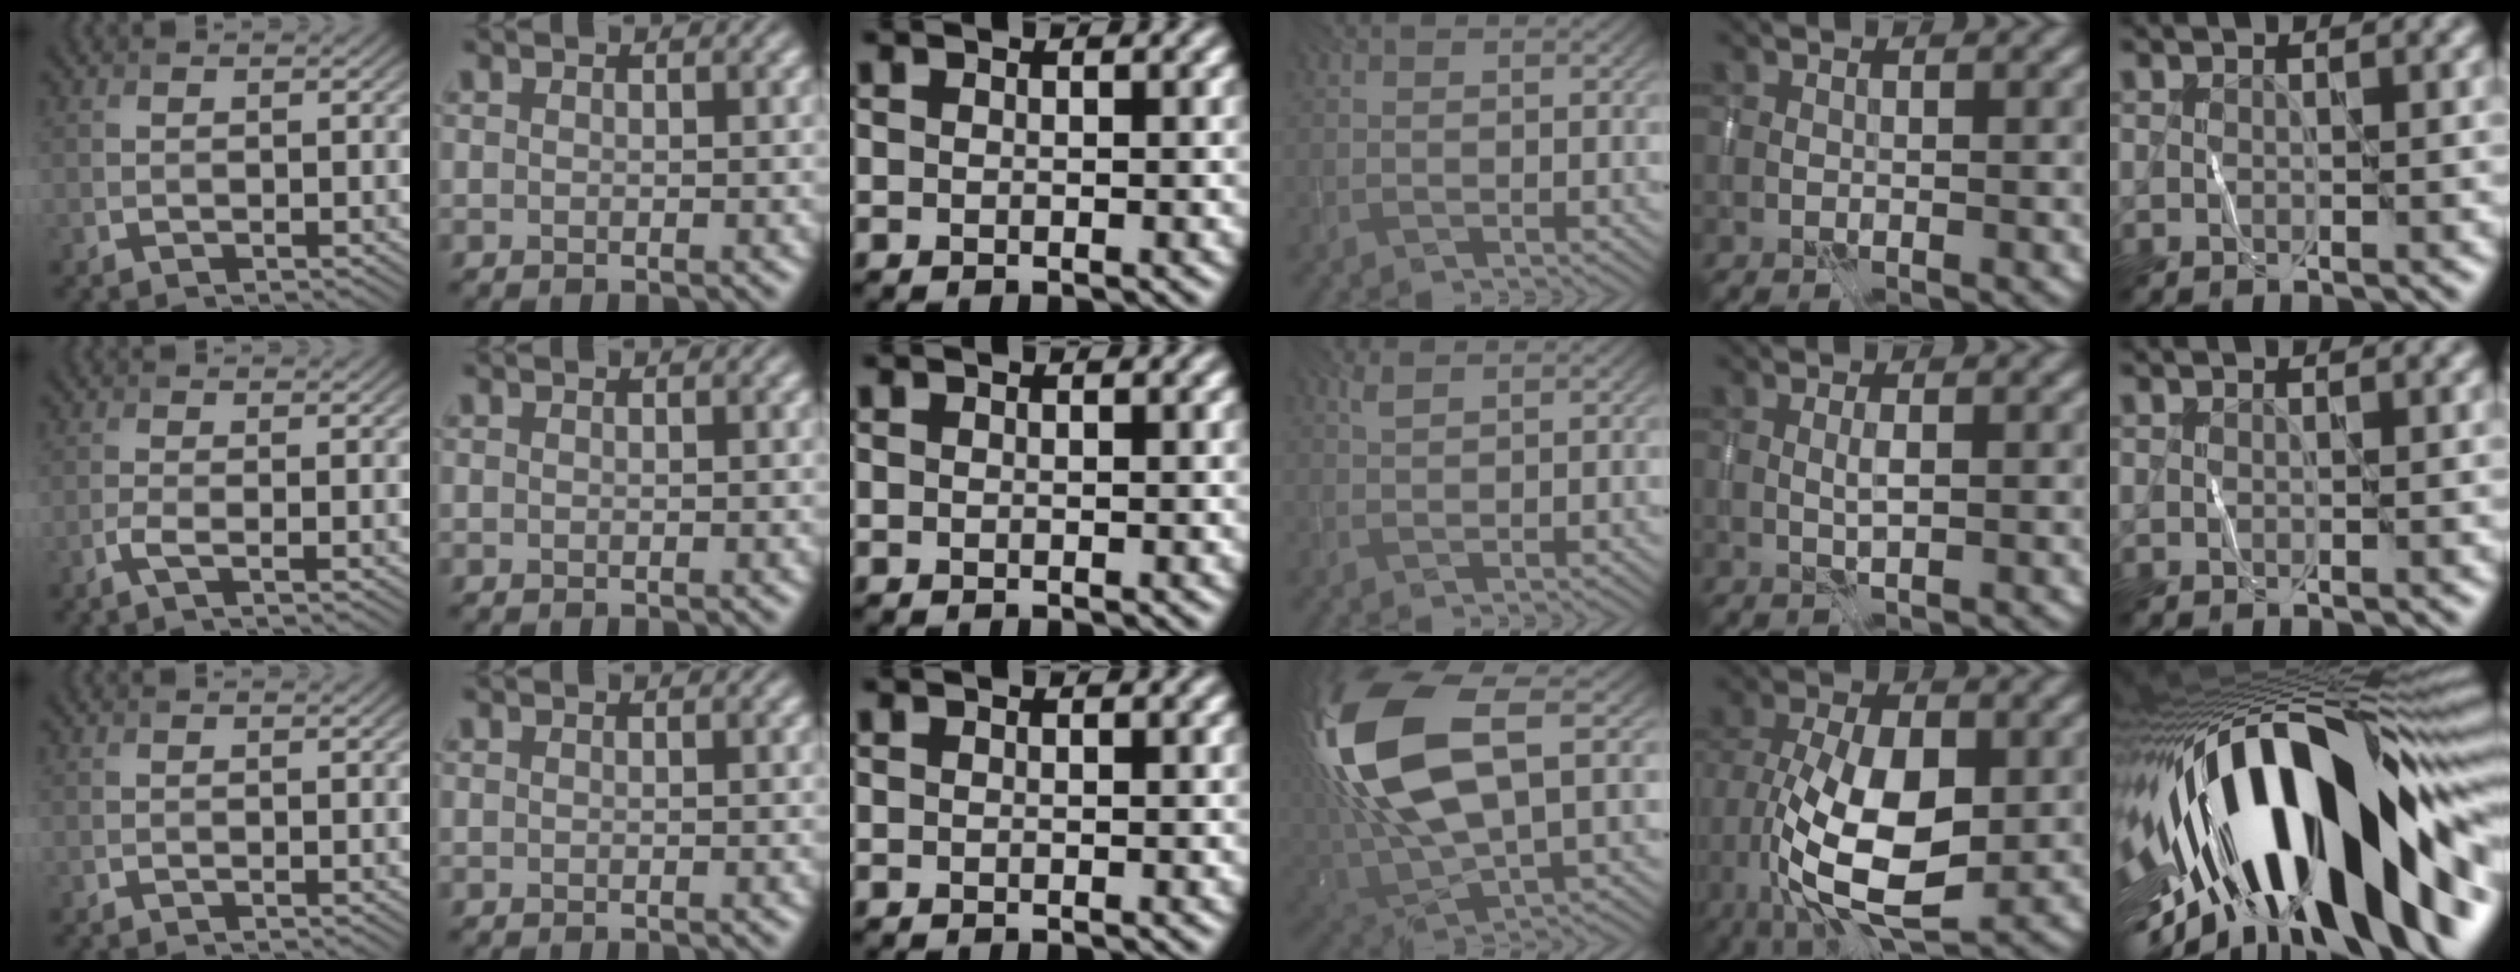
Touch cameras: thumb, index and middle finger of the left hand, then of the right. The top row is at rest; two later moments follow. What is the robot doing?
{"motion": "wipe", "object": "whiteboard"}